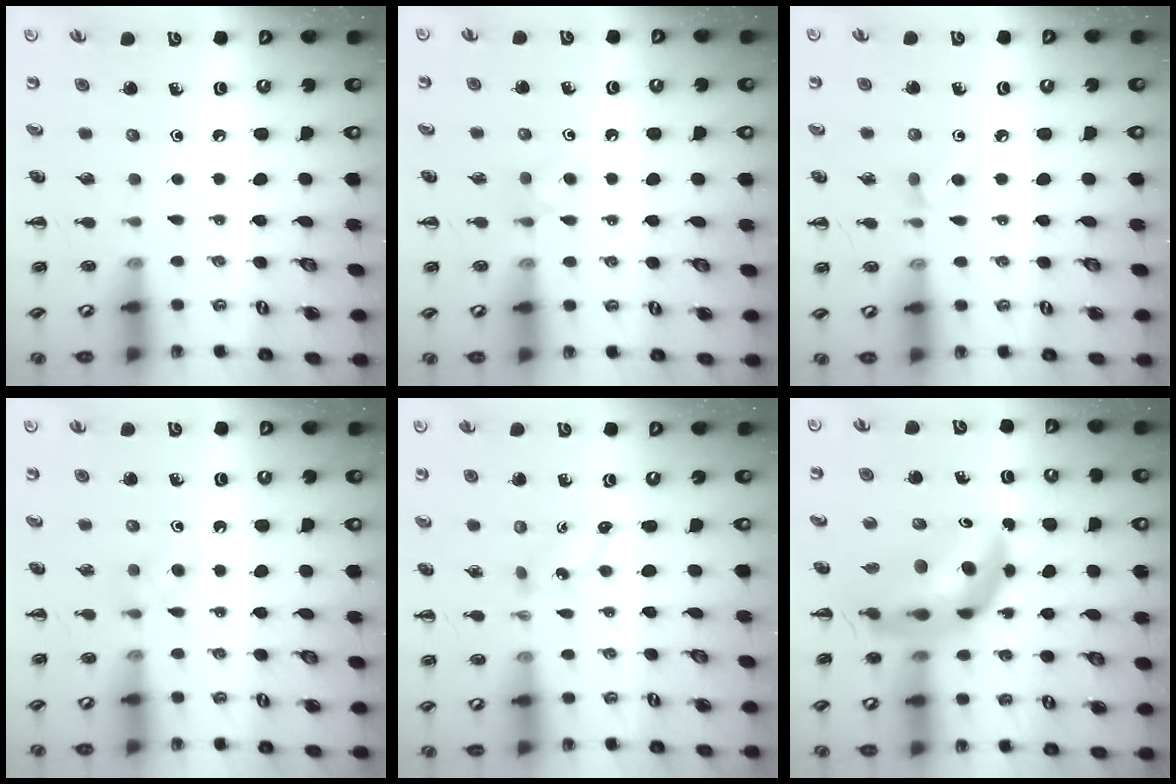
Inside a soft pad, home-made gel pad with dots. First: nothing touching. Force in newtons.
{"total": 2.9, "press": 2.7, "slide": 1.1}
{"total": 4.7, "press": 4.3, "slide": 1.8}
{"total": 3.0, "press": 2.7, "slide": 1.2}
{"total": 0.8, "press": 0.8, "slide": 0.3}
{"total": 12.1, "press": 11.7, "slide": 3.3}